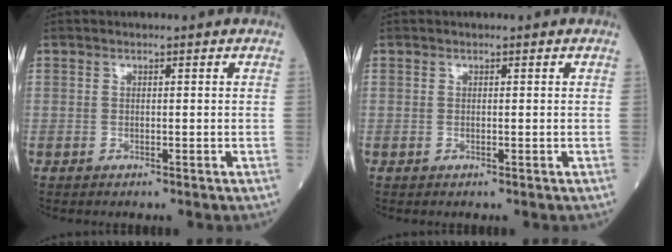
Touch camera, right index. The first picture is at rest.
{"total": 0.0}